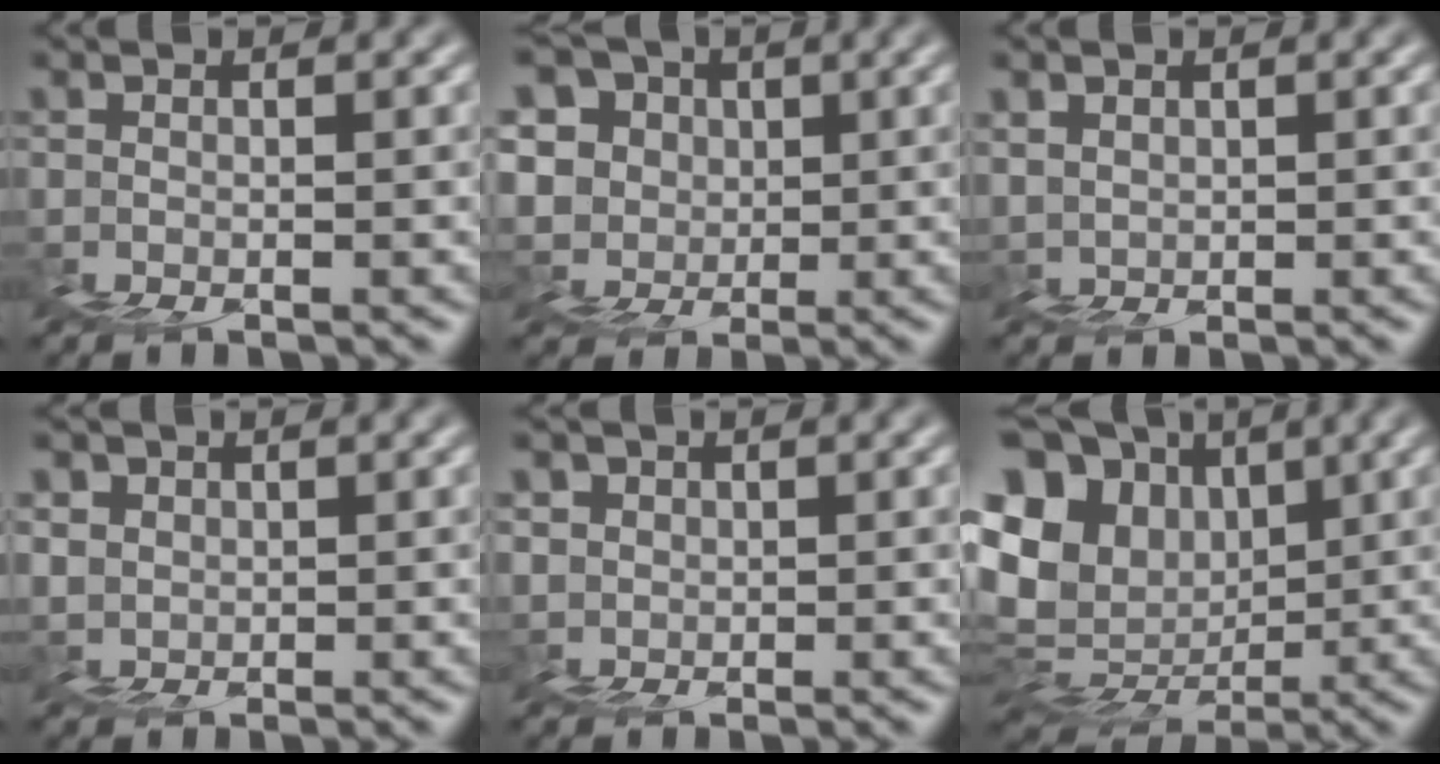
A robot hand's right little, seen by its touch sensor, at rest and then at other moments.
{"total": 11.6, "force": [7.3, 8.1, 3.8], "torque": [-0.089, 0.049, 0.120]}
{"total": 1.6, "force": [1.4, 0.6, -0.6], "torque": [0.022, 0.004, 0.033]}
{"total": 2.7, "force": [1.4, 2.2, 0.3], "torque": [0.013, 0.017, 0.030]}
{"total": 2.7, "force": [1.0, 2.4, 0.6], "torque": [0.009, 0.016, 0.019]}
{"total": 14.0, "force": [5.0, 11.0, 7.0], "torque": [-0.160, 0.034, 0.101]}